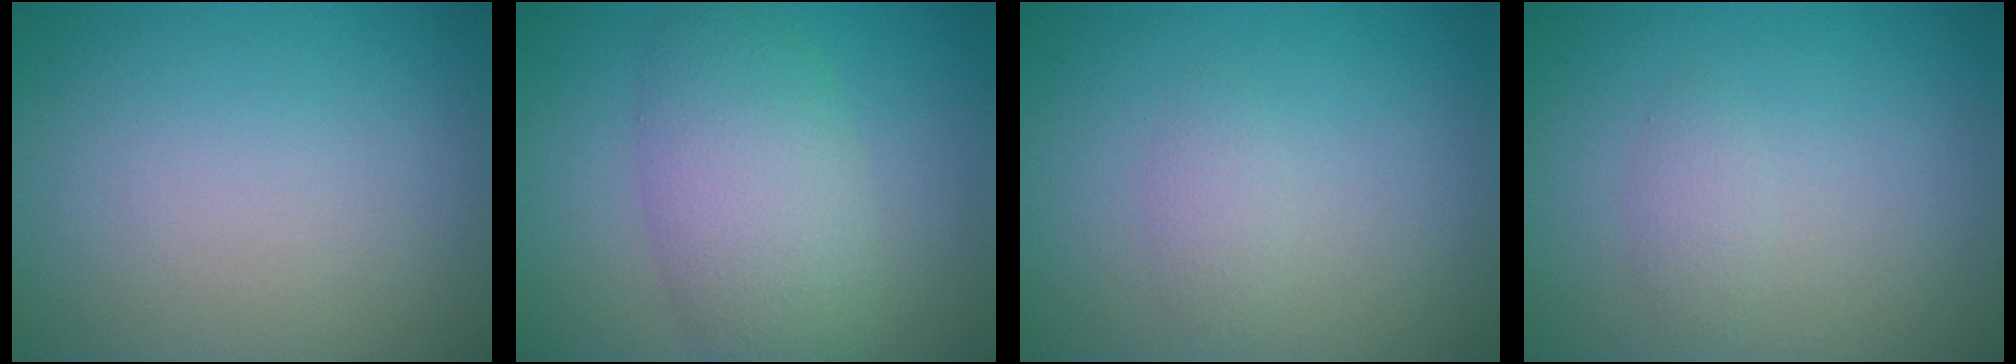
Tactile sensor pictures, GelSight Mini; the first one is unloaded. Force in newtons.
{"total": 6.2, "press": 6.2, "slide": 0.1}
{"total": 1.2, "press": 1.2, "slide": 0.1}
{"total": 1.1, "press": 1.1, "slide": 0.1}